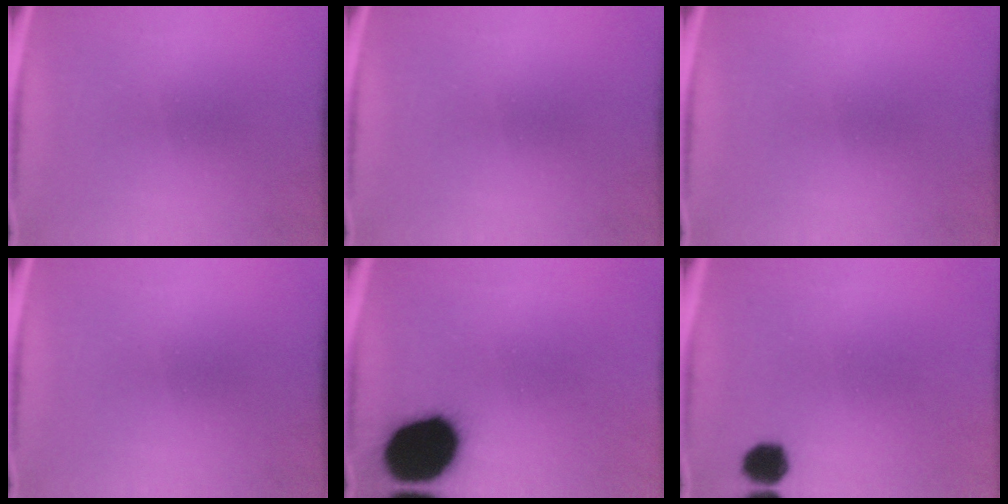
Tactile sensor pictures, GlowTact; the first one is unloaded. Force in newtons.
{"total": 0.0}
{"total": 0.0}
{"total": 0.0}
{"total": 17.7}
{"total": 4.4}